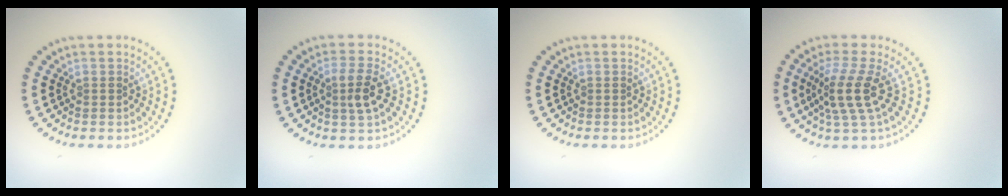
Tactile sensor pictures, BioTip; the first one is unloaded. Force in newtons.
{"total": 2.5, "press": 2.3, "slide": 0.9}
{"total": 0.0}
{"total": 3.7, "press": 2.8, "slide": 2.5}